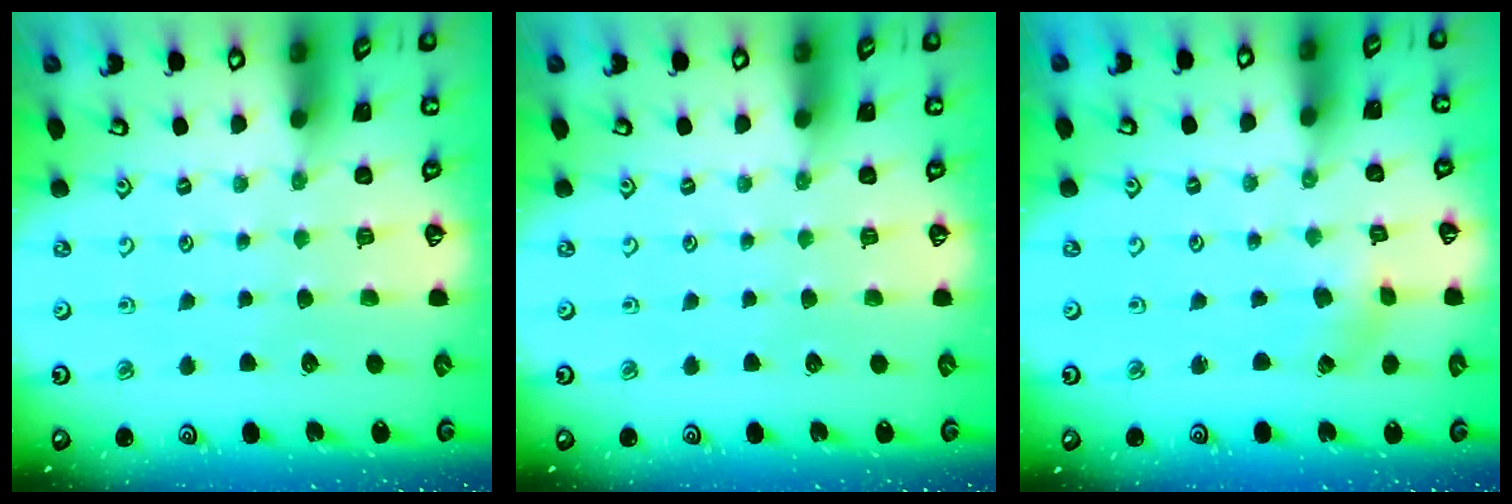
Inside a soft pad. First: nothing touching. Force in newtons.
{"total": 0.0}
{"total": 1.2, "press": 1.2, "slide": 0.2}